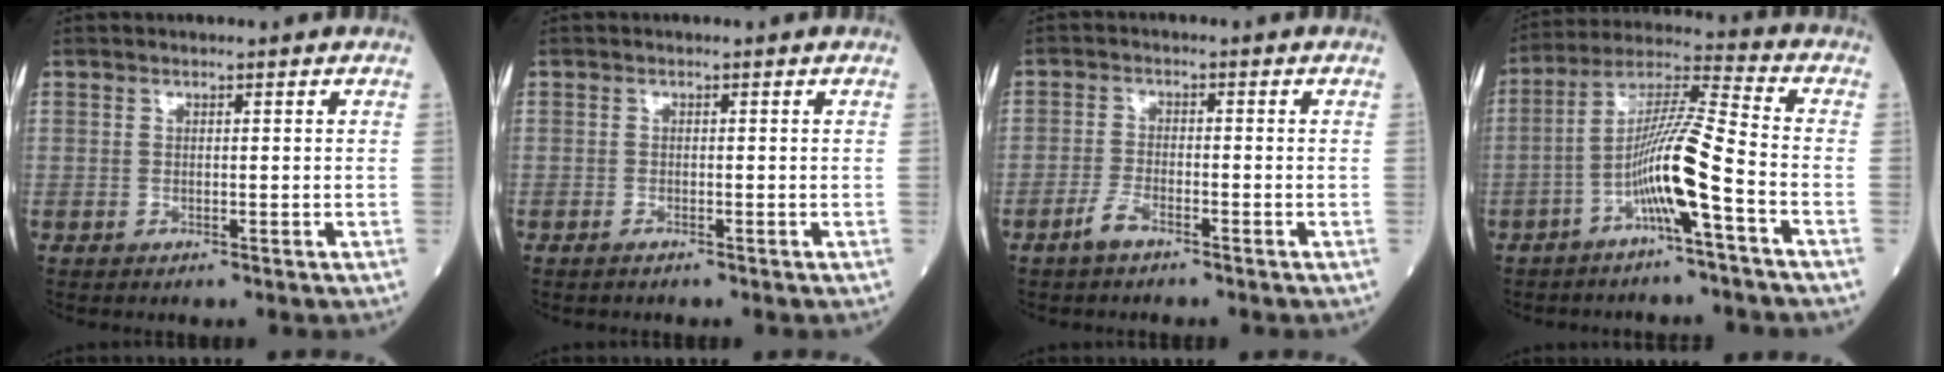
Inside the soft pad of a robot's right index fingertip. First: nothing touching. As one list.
[{"total": 0.6, "force": [-0.5, 0.0, 0.2], "torque": [-0.012, -0.003, -0.009]}, {"total": 2.7, "force": [-2.1, 0.6, 1.7], "torque": [-0.041, -0.002, -0.043]}, {"total": 10.7, "force": [-4.3, -0.6, 9.8], "torque": [-0.189, 0.015, -0.084]}]